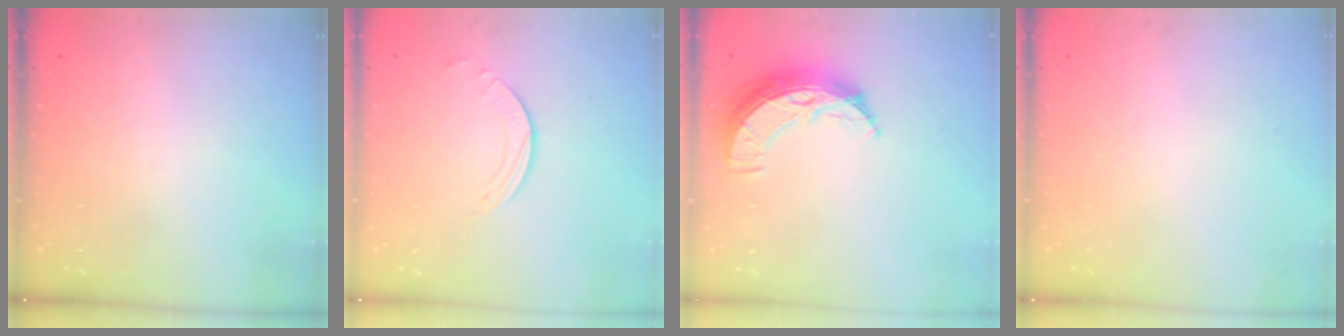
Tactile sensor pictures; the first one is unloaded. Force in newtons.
{"total": 2.0, "press": 1.9, "slide": 0.3}
{"total": 9.4, "press": 9.4, "slide": 0.7}
{"total": 0.0}